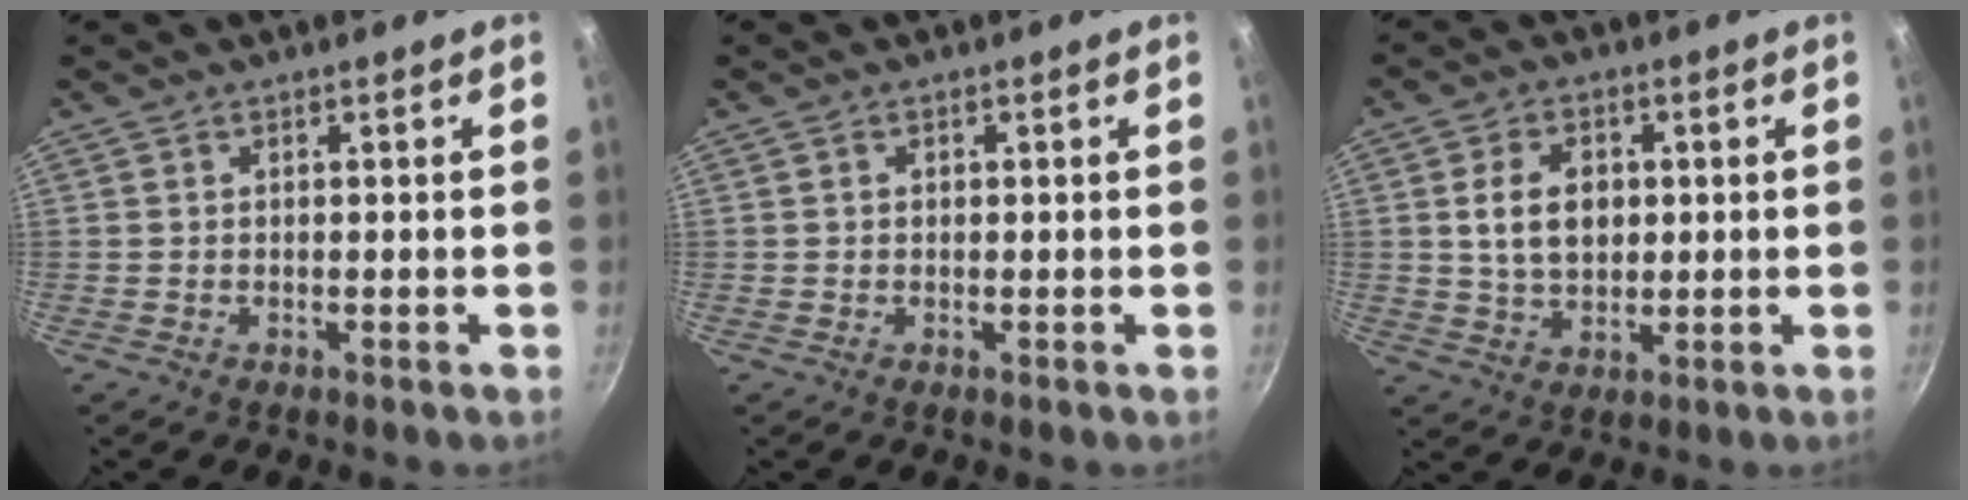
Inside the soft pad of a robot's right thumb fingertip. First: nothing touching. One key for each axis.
{"total": 0.7, "fx": 0.1, "fy": 0.6, "fz": 0.4, "tx": -0.004, "ty": 0.005, "tz": 0.002}
{"total": 8.4, "fx": 1.2, "fy": 5.9, "fz": 5.9, "tx": -0.085, "ty": -0.001, "tz": 0.022}